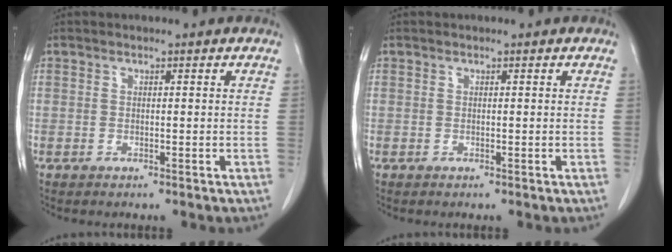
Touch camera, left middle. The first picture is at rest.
{"total": 0.0}